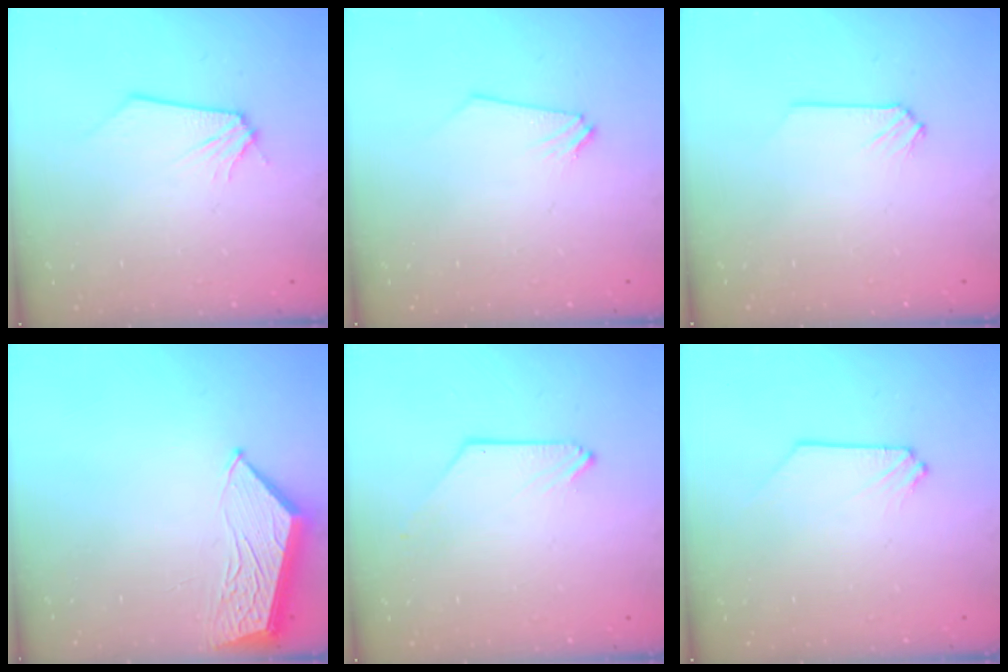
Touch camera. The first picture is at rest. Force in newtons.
{"total": 0.0}
{"total": 0.0}
{"total": 5.9, "press": 5.9, "slide": 0.6}
{"total": 0.0}
{"total": 0.0}